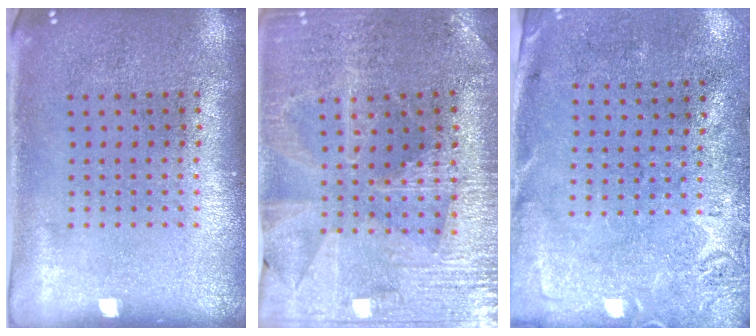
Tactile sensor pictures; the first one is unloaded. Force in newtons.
{"total": 2.3, "press": 2.3, "slide": 0.5}
{"total": 2.9, "press": 2.2, "slide": 1.8}